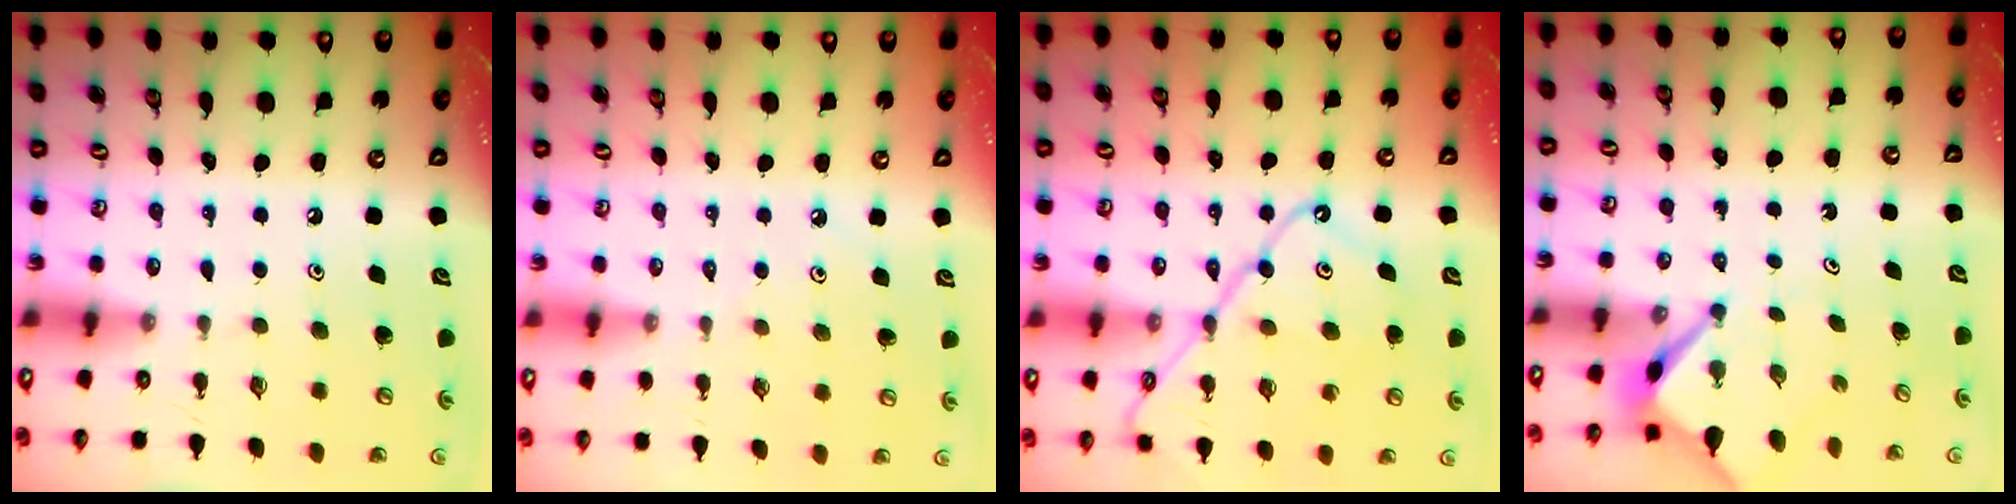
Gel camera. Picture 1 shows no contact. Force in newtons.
{"total": 1.9, "press": 1.9, "slide": 0.4}
{"total": 13.9, "press": 13.9, "slide": 1.5}
{"total": 3.1, "press": 3.1, "slide": 0.2}